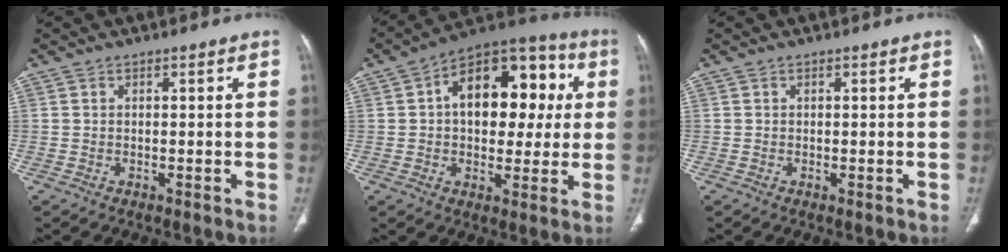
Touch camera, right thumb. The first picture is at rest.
{"total": 19.8, "force": [3.5, 12.0, 15.3], "torque": [-0.171, 0.032, 0.045]}
{"total": 0.0}